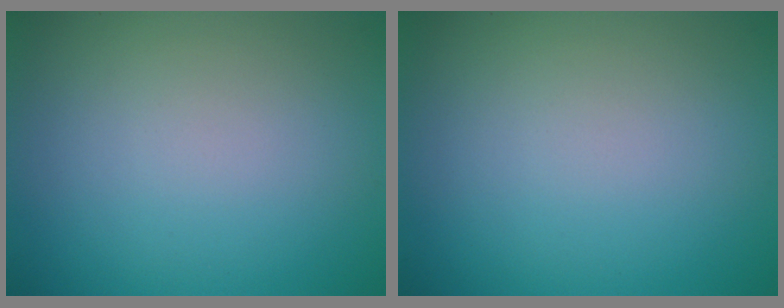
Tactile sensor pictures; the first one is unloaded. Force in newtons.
{"total": 0.0}